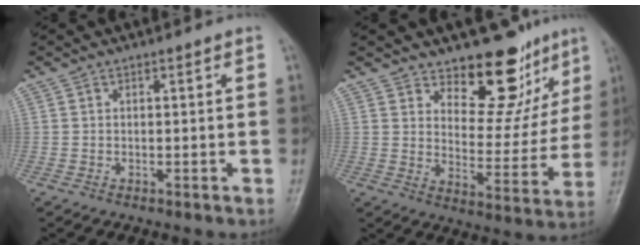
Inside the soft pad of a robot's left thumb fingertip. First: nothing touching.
{"total": 13.0, "force": [10.0, 6.2, 5.7], "torque": [-0.020, -0.080, 0.148]}